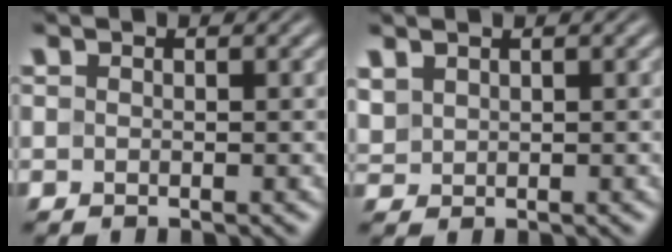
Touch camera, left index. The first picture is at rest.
{"total": 1.3, "force": [1.0, 0.7, 0.4], "torque": [-0.015, 0.003, 0.027]}